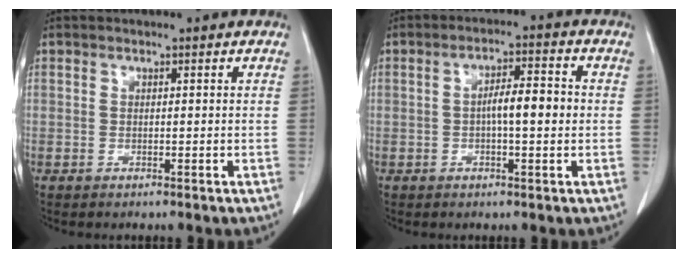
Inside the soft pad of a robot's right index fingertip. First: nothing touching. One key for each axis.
{"total": 5.6, "fx": -0.2, "fy": 1.0, "fz": 5.5, "tx": -0.096, "ty": 0.013, "tz": -0.007}